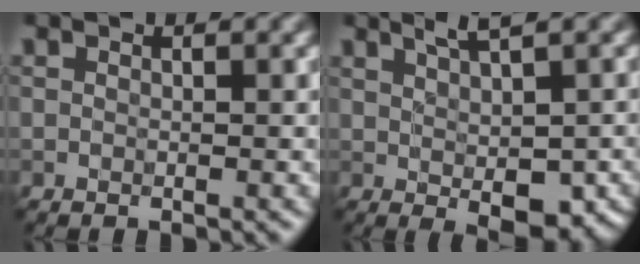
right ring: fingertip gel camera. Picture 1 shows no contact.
{"total": 5.0, "force": [0.7, 1.2, 4.8], "torque": [-0.071, -0.002, 0.019]}